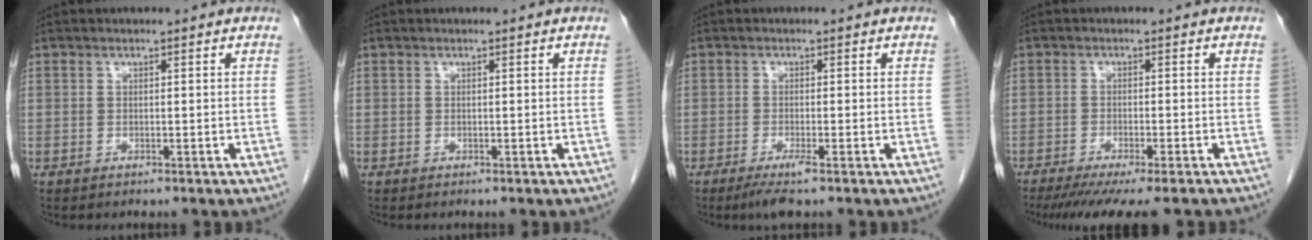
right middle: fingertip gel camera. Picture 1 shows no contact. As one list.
[{"total": 0.0}, {"total": 3.1, "force": [-1.9, -0.1, 2.4], "torque": [-0.043, -0.009, -0.035]}, {"total": 11.6, "force": [-9.8, 0.8, 6.2], "torque": [-0.077, -0.027, -0.139]}]